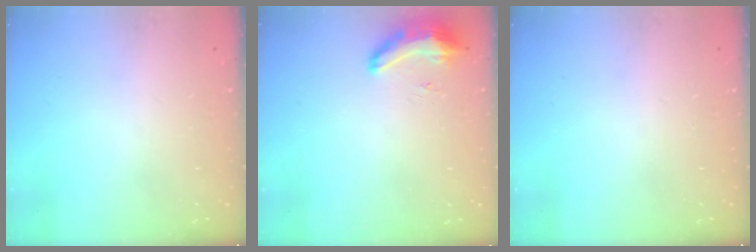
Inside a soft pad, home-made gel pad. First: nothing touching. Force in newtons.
{"total": 8.5, "press": 8.4, "slide": 1.5}
{"total": 0.0}